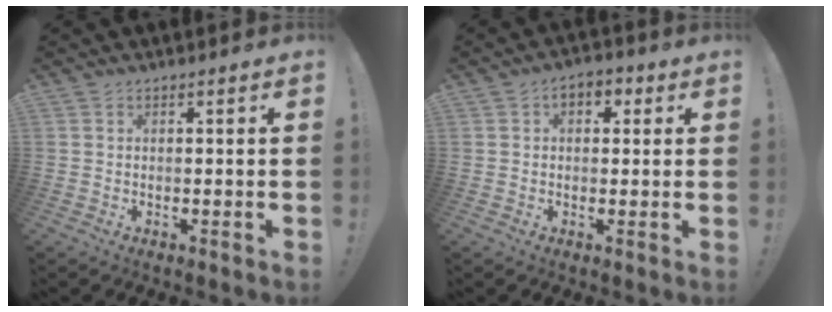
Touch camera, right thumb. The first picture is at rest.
{"total": 4.4, "force": [1.0, 3.2, 2.9], "torque": [-0.035, 0.006, 0.014]}